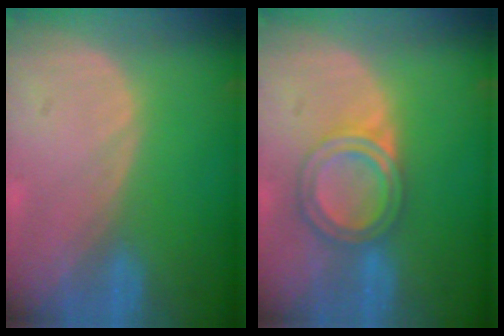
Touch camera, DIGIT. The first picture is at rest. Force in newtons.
{"total": 6.1, "press": 5.5, "slide": 2.6}